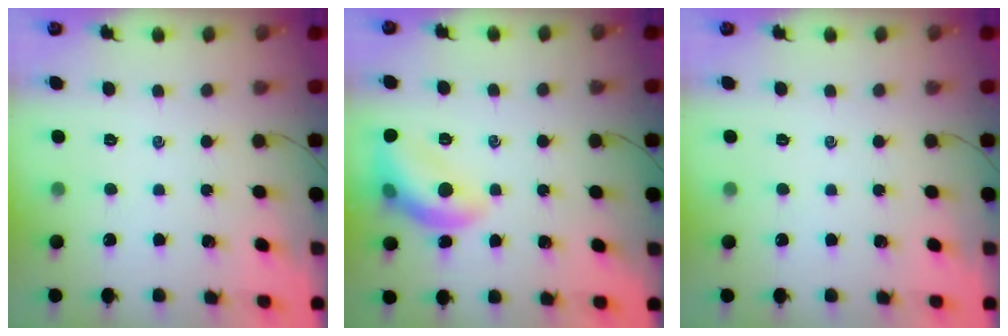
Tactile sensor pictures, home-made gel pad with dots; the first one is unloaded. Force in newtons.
{"total": 12.6, "press": 12.6, "slide": 0.9}
{"total": 0.0}